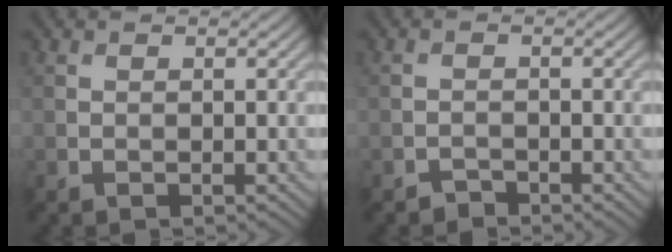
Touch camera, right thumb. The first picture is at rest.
{"total": 1.2, "force": [-1.1, 0.4, 0.1], "torque": [0.001, 0.002, -0.025]}